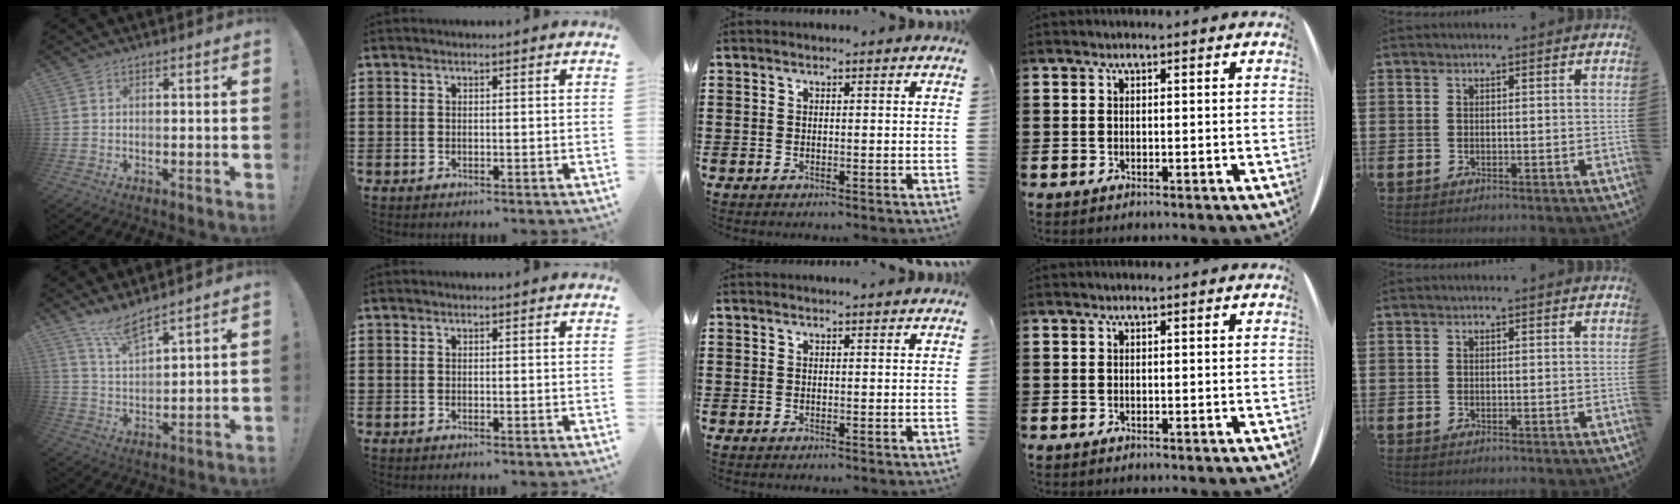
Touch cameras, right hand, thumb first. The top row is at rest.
{"thumb": {"total": 8.1, "force": [6.8, 1.4, 4.2], "torque": [-0.082, -0.038, 0.123]}, "middle": {"total": 0.5, "force": [0.5, 0.0, 0.1], "torque": [0.004, -0.003, 0.008]}}